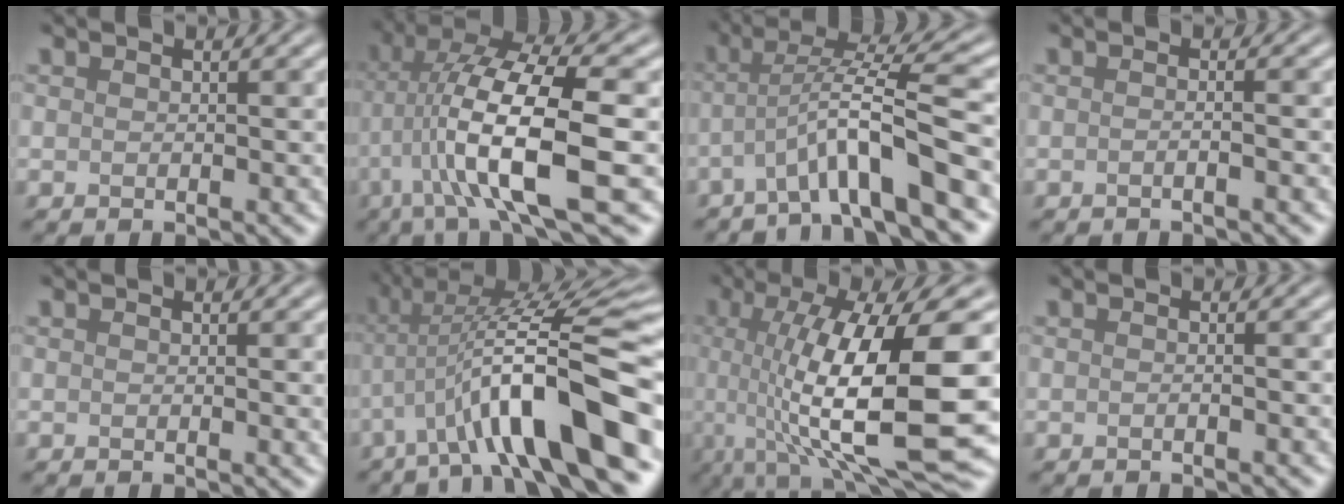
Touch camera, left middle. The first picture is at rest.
{"total": 11.5, "force": [-1.5, 3.2, 10.9], "torque": [-0.202, 0.014, -0.029]}
{"total": 7.7, "force": [-2.9, 1.0, 7.1], "torque": [-0.115, 0.028, -0.054]}
{"total": 1.9, "force": [-0.2, 0.9, 1.7], "torque": [0.001, -0.007, -0.027]}
{"total": 1.5, "force": [0.0, 0.5, 1.4], "torque": [-0.014, 0.000, -0.003]}
{"total": 12.4, "force": [-3.1, 3.0, 11.6], "torque": [-0.187, 0.026, -0.050]}
{"total": 15.1, "force": [-0.5, 4.3, 14.4], "torque": [-0.213, 0.002, -0.006]}
{"total": 1.5, "force": [0.1, 0.8, 1.3], "torque": [0.005, -0.008, -0.019]}